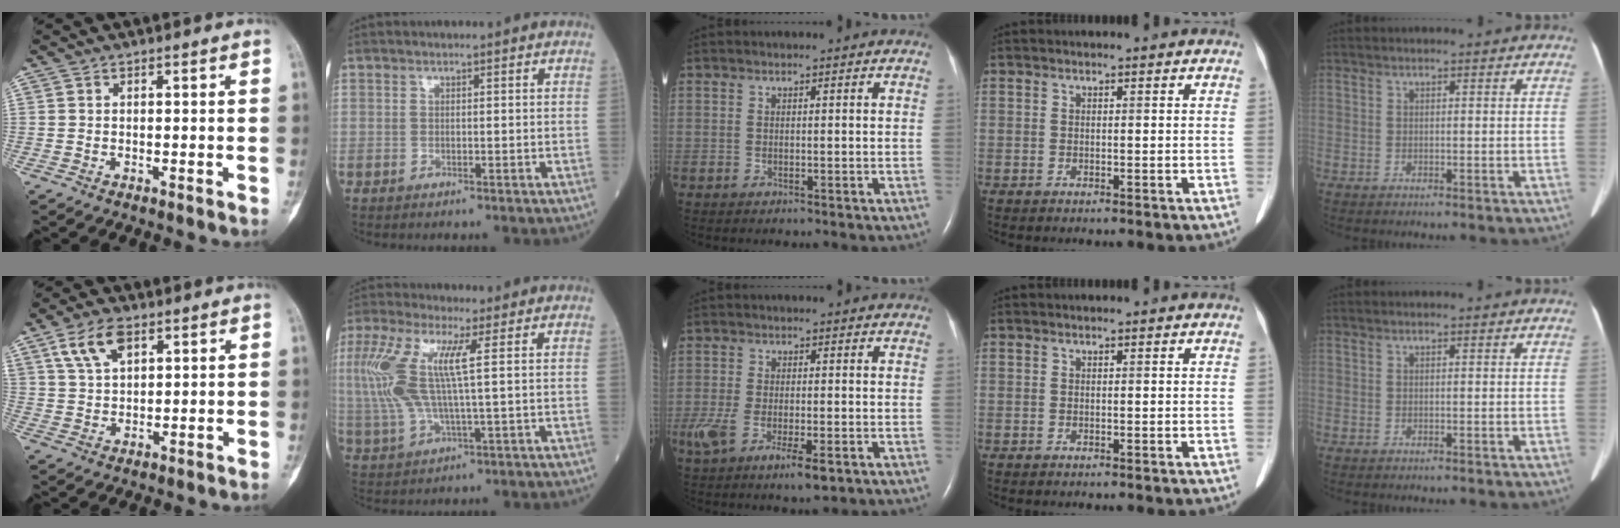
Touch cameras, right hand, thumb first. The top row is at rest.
{"thumb": {"total": 7.4, "force": [3.8, 3.9, 5.0], "torque": [-0.086, -0.009, 0.075]}, "index": {"total": 11.3, "force": [2.2, 2.0, 10.9], "torque": [-0.266, 0.016, 0.041]}, "middle": {"total": 8.7, "force": [-4.0, 2.7, 7.2], "torque": [-0.134, -0.023, -0.066]}}